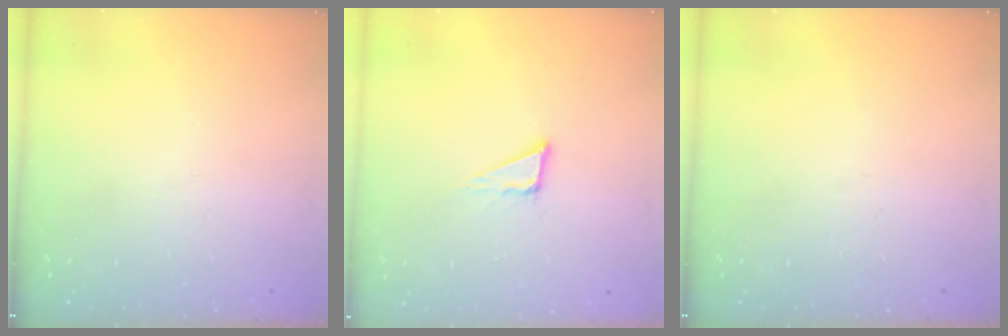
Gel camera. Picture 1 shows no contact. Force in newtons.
{"total": 5.9, "press": 5.8, "slide": 1.3}
{"total": 0.0}